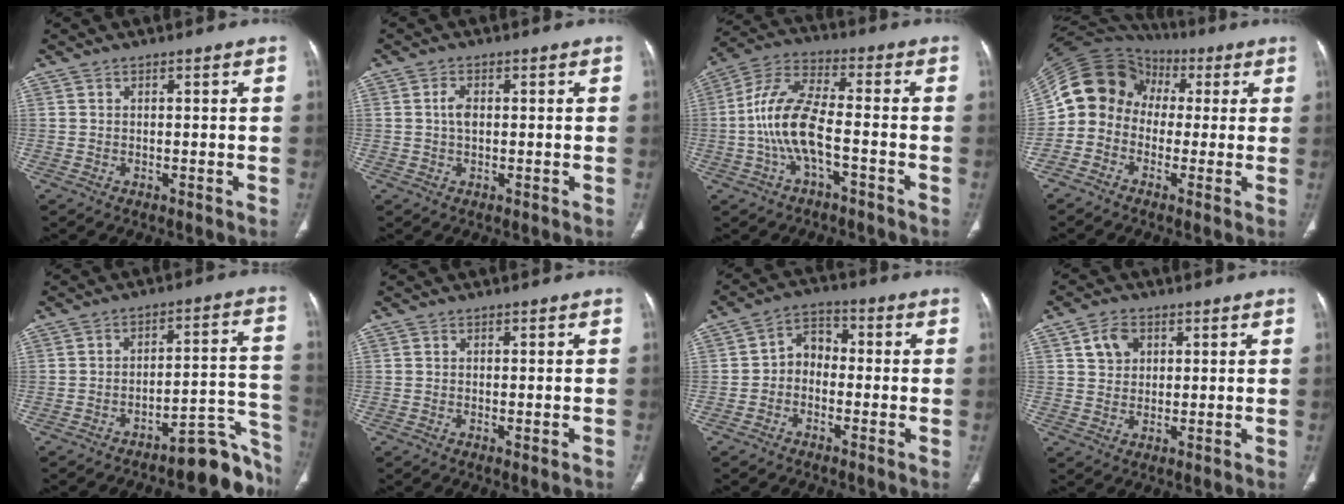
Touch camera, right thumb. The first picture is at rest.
{"total": 2.5, "force": [0.2, 1.4, 2.0], "torque": [-0.039, 0.003, 0.001]}
{"total": 11.6, "force": [-3.0, 4.6, 10.3], "torque": [-0.225, 0.042, -0.058]}
{"total": 13.1, "force": [0.0, 11.5, 6.2], "torque": [-0.103, 0.052, -0.016]}
{"total": 12.6, "force": [-10.2, 3.1, 6.7], "torque": [-0.033, 0.116, -0.143]}
{"total": 4.5, "force": [-0.7, 1.6, 4.1], "torque": [-0.065, -0.016, -0.011]}
{"total": 5.6, "force": [-1.2, 4.4, 3.3], "torque": [-0.034, 0.028, -0.037]}
{"total": 4.9, "force": [2.0, 3.8, 2.4], "torque": [-0.026, -0.006, 0.037]}